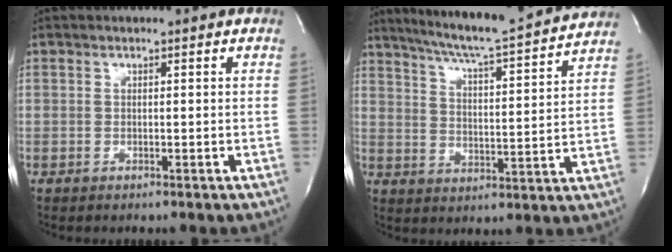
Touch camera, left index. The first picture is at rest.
{"total": 18.0, "force": [16.3, 0.0, 7.7], "torque": [-0.129, -0.017, 0.229]}